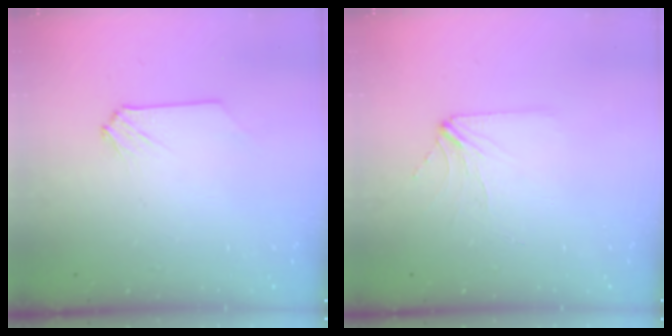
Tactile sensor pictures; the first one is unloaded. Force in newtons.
{"total": 2.8, "press": 2.8, "slide": 0.4}